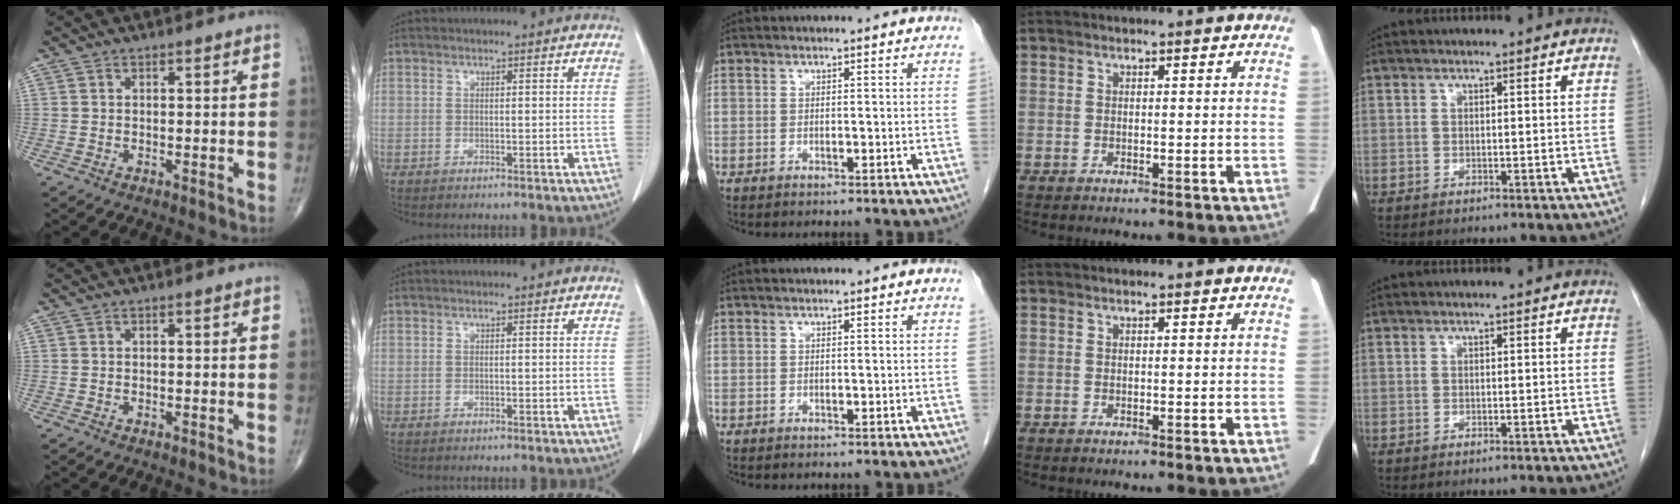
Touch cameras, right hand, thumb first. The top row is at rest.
{}